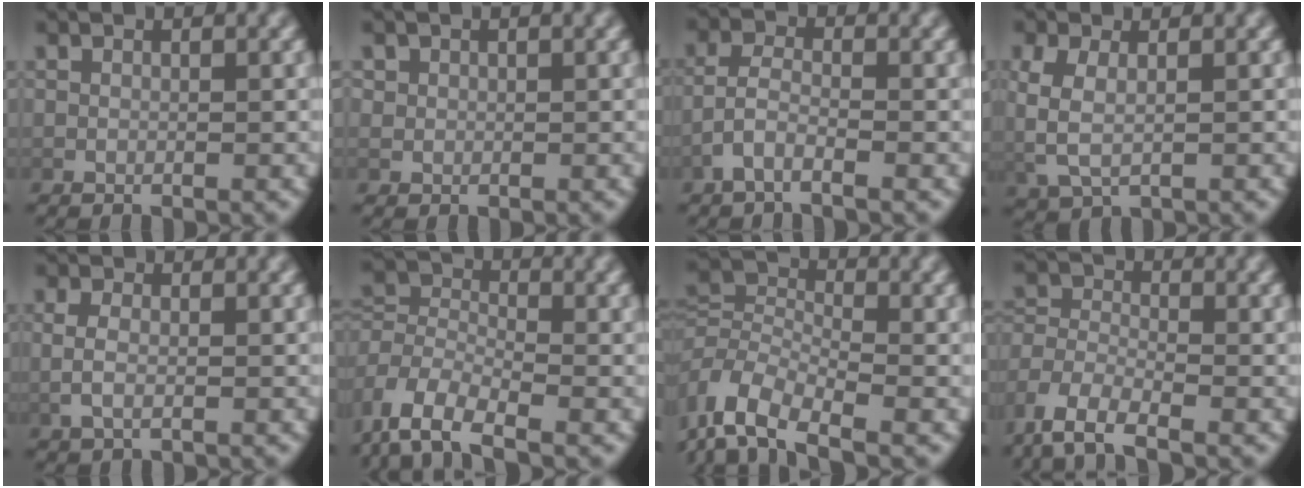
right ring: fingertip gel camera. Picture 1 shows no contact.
{"total": 2.0, "force": [0.5, 1.9, 0.5], "torque": [-0.019, -0.004, 0.012]}
{"total": 2.7, "force": [-1.4, 1.2, 2.0], "torque": [-0.051, -0.009, -0.024]}
{"total": 3.4, "force": [0.4, 2.1, 2.7], "torque": [-0.066, -0.004, 0.020]}
{"total": 2.1, "force": [0.0, 1.1, 1.7], "torque": [-0.043, -0.007, 0.006]}
{"total": 5.6, "force": [-1.2, 4.5, 3.1], "torque": [-0.091, -0.029, -0.021]}
{"total": 6.4, "force": [-2.7, 4.6, 3.6], "torque": [-0.094, -0.031, -0.041]}
{"total": 4.6, "force": [-1.6, 3.5, 2.4], "torque": [-0.081, -0.030, -0.023]}